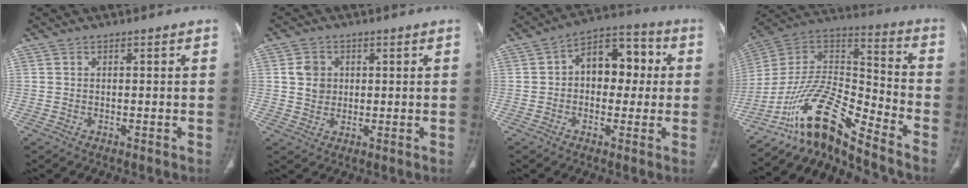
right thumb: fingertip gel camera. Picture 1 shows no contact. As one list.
[{"total": 4.5, "force": [1.0, 4.0, 1.9], "torque": [-0.014, -0.002, 0.018]}, {"total": 11.7, "force": [1.2, 7.7, 8.7], "torque": [-0.082, 0.031, 0.007]}, {"total": 15.4, "force": [-12.9, 2.7, 7.9], "torque": [-0.143, 0.107, -0.240]}]